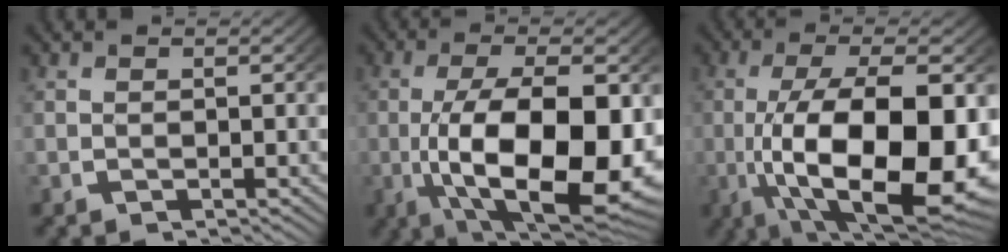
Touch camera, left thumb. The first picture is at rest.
{"total": 17.8, "force": [-2.8, 9.6, 14.8], "torque": [-0.291, -0.067, -0.004]}
{"total": 19.9, "force": [-3.4, 10.6, 16.5], "torque": [-0.324, -0.077, -0.006]}